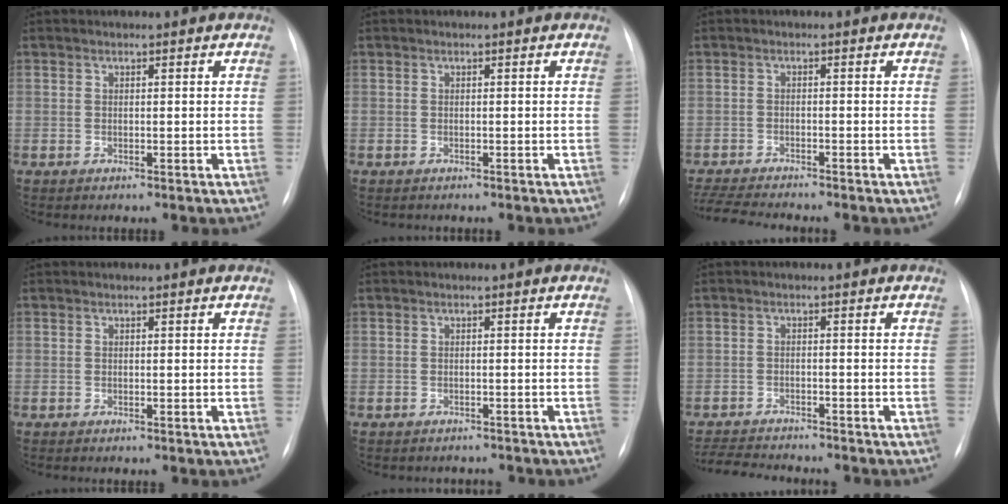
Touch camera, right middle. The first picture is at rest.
{"total": 0.6, "force": [-0.6, 0.3, 0.1], "torque": [-0.008, 0.001, -0.009]}
{"total": 7.1, "force": [-6.7, 0.1, 2.4], "torque": [-0.042, -0.016, -0.111]}
{"total": 0.0}
{"total": 3.1, "force": [-2.8, 1.2, 0.1], "torque": [0.002, 0.001, -0.034]}
{"total": 8.2, "force": [-7.8, 1.1, 2.5], "torque": [-0.041, -0.008, -0.119]}